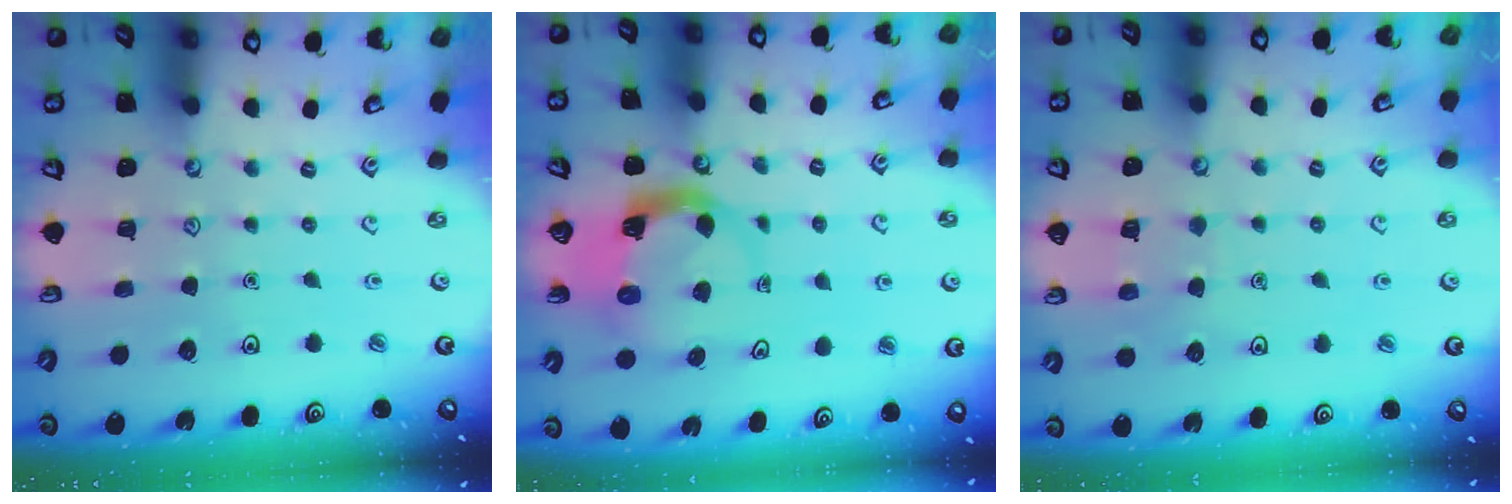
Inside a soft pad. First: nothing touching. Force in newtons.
{"total": 4.4, "press": 4.3, "slide": 0.8}
{"total": 4.6, "press": 4.6, "slide": 0.4}